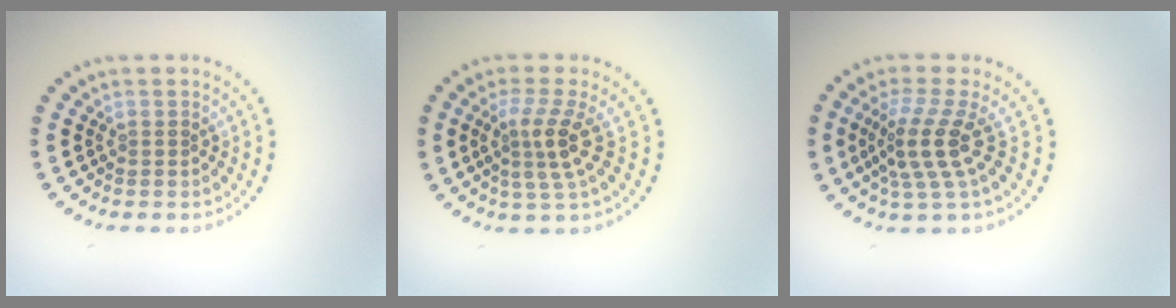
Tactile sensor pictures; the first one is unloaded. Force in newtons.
{"total": 3.0, "press": 2.2, "slide": 2.0}
{"total": 3.8, "press": 2.7, "slide": 2.6}